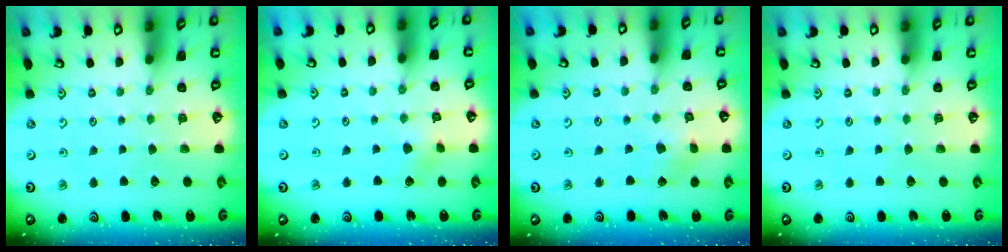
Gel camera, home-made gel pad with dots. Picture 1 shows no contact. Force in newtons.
{"total": 2.7, "press": 2.6, "slide": 0.5}
{"total": 2.7, "press": 2.7, "slide": 0.1}
{"total": 0.0}